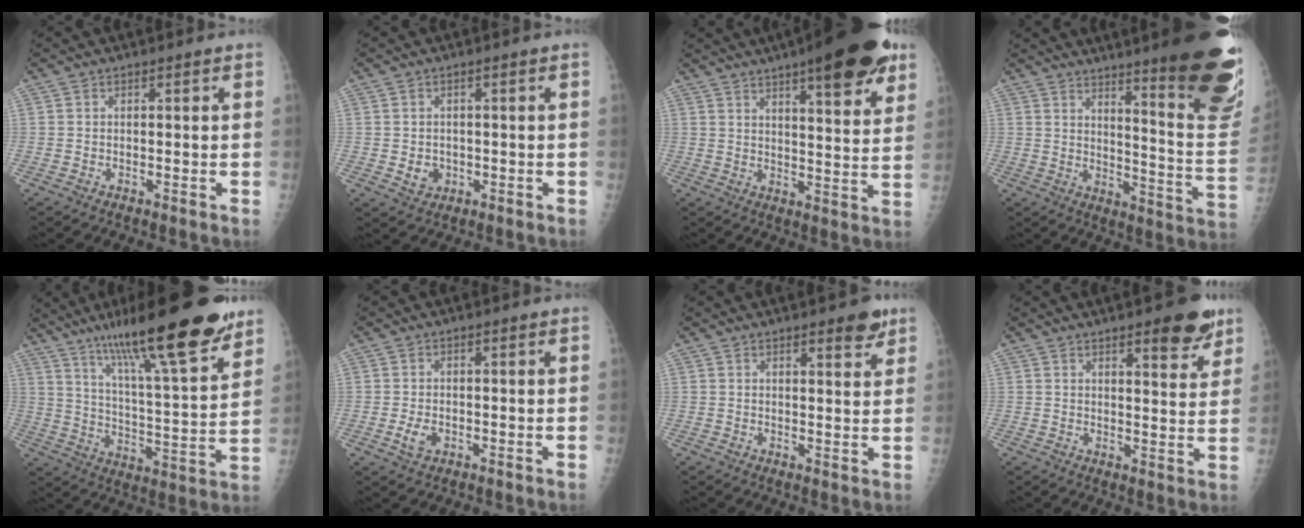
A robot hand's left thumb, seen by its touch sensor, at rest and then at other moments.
{"total": 3.1, "force": [-0.4, 2.7, 1.4], "torque": [-0.012, 0.000, 0.003]}
{"total": 19.9, "force": [12.0, 4.9, 15.1], "torque": [-0.191, -0.035, 0.163]}
{"total": 25.4, "force": [16.1, 3.5, 19.3], "torque": [-0.206, -0.102, 0.214]}
{"total": 24.4, "force": [16.5, 4.2, 17.5], "torque": [-0.264, -0.061, 0.267]}
{"total": 2.7, "force": [-0.7, 1.8, 1.9], "torque": [-0.037, -0.001, -0.010]}
{"total": 4.8, "force": [3.2, 1.3, 3.3], "torque": [-0.033, -0.017, 0.038]}
{"total": 8.7, "force": [5.5, 2.5, 6.2], "torque": [-0.061, -0.030, 0.071]}